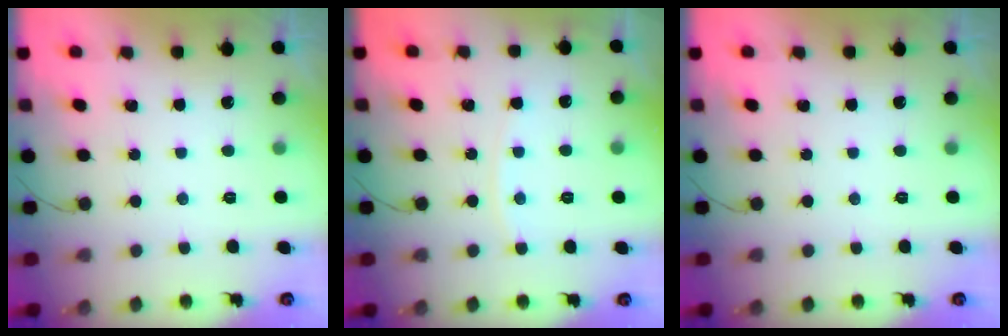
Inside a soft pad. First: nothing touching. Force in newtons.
{"total": 5.7, "press": 5.7, "slide": 0.6}
{"total": 0.0}